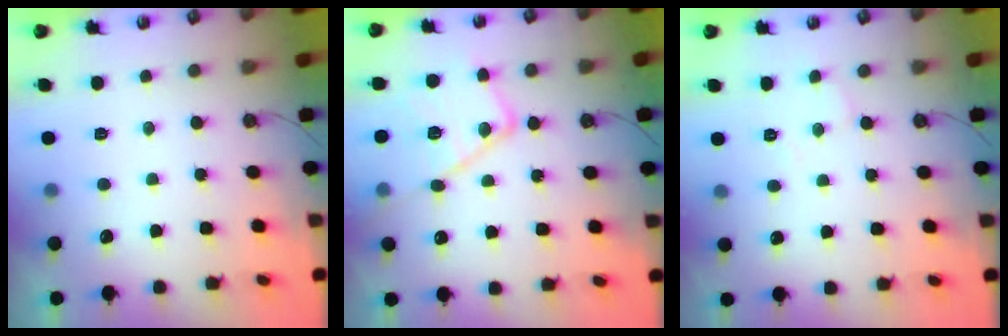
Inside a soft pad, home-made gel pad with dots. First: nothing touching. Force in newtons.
{"total": 16.8, "press": 16.8, "slide": 0.5}
{"total": 4.6, "press": 4.6, "slide": 0.6}